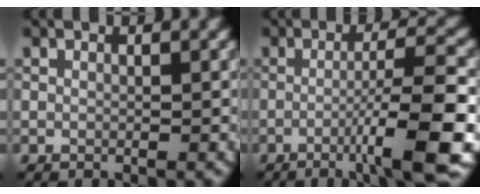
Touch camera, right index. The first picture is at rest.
{"total": 8.6, "force": [-3.1, 1.1, 7.9], "torque": [-0.112, 0.013, -0.059]}